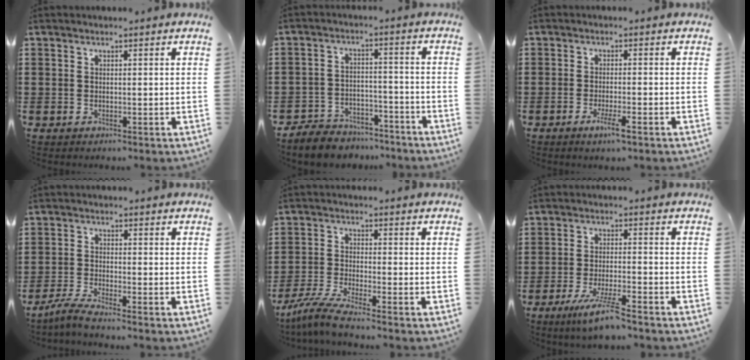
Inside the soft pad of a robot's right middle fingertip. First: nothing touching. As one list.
[{"total": 5.7, "force": [-5.5, 1.2, 0.2], "torque": [-0.011, 0.010, -0.111]}, {"total": 3.1, "force": [-1.7, 0.3, 2.6], "torque": [-0.041, -0.001, -0.029]}, {"total": 3.2, "force": [-2.9, -0.3, 1.5], "torque": [-0.041, -0.010, -0.059]}, {"total": 5.3, "force": [-4.5, -0.2, 2.7], "torque": [-0.074, -0.024, -0.090]}, {"total": 6.4, "force": [-4.8, 0.2, 4.2], "torque": [-0.091, -0.017, -0.089]}]